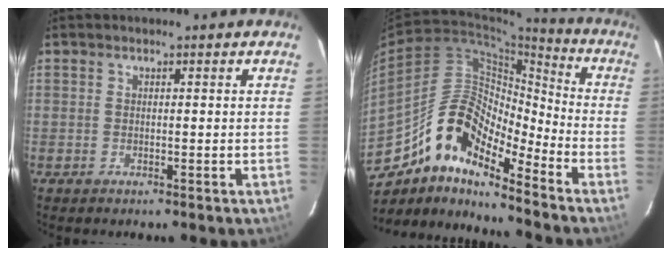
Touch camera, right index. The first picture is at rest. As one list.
[{"total": 14.7, "force": [-11.0, 4.8, 8.6], "torque": [-0.144, 0.017, -0.217]}]